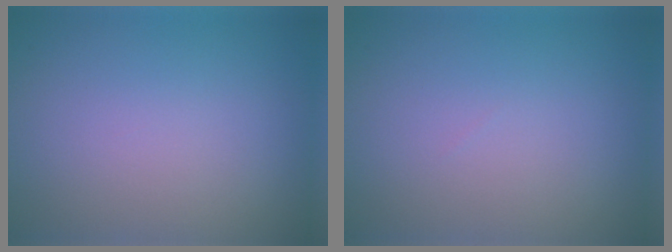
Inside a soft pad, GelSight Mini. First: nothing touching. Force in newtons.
{"total": 0.0}